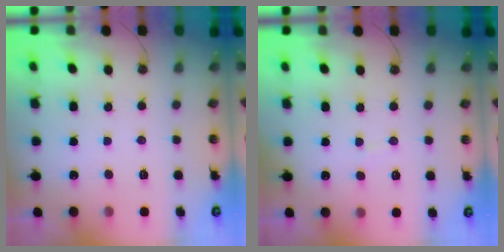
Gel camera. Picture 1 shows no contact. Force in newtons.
{"total": 4.5, "press": 4.5, "slide": 0.4}